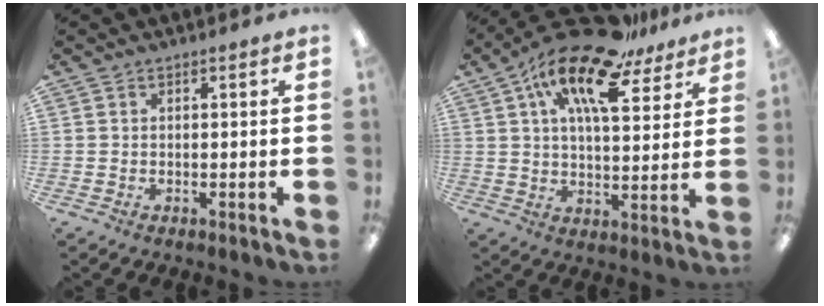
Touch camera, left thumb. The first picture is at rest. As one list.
[{"total": 17.2, "force": [11.0, 6.5, 11.6], "torque": [-0.203, -0.056, 0.185]}]